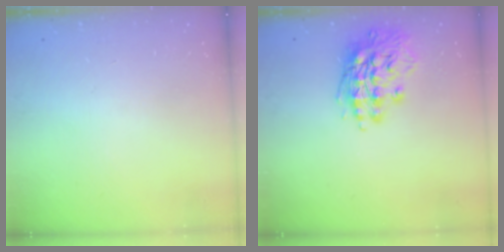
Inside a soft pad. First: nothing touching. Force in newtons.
{"total": 15.7, "press": 15.5, "slide": 2.5}